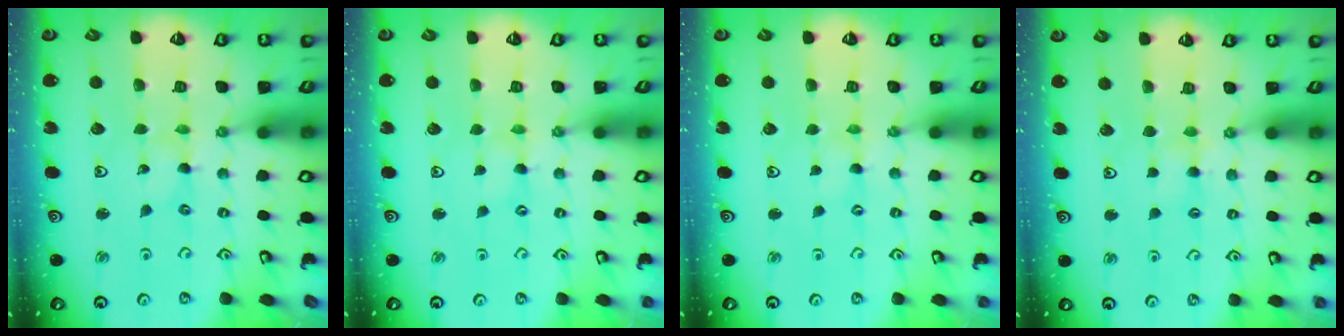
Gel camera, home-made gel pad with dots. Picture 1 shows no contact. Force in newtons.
{"total": 0.9, "press": 0.8, "slide": 0.2}
{"total": 0.0}
{"total": 4.9, "press": 4.8, "slide": 0.7}